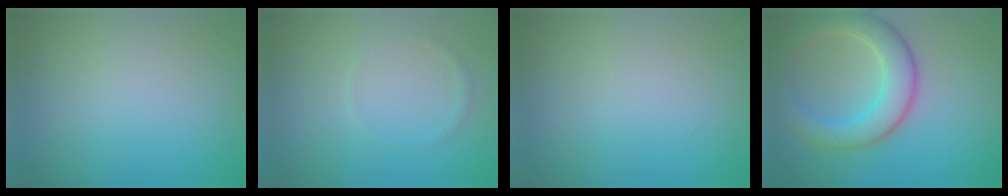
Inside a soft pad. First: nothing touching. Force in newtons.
{"total": 0.6, "press": 0.6, "slide": 0.1}
{"total": 0.0}
{"total": 5.8, "press": 5.7, "slide": 0.3}